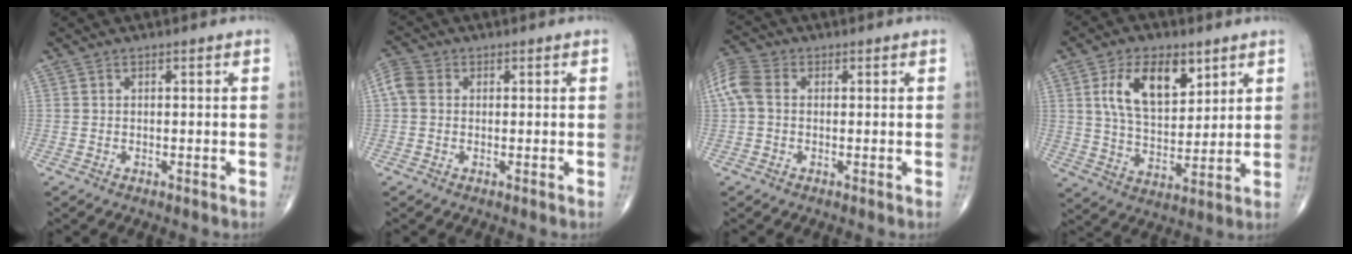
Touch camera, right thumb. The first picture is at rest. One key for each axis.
{"total": 3.8, "fx": 0.4, "fy": 3.2, "fz": 2.1, "tx": -0.049, "ty": 0.014, "tz": 0.001}
{"total": 6.8, "fx": 0.6, "fy": 4.9, "fz": 4.7, "tx": -0.118, "ty": 0.023, "tz": 0.006}
{"total": 13.2, "fx": 5.6, "fy": 7.2, "fz": 9.6, "tx": -0.145, "ty": -0.023, "tz": 0.107}